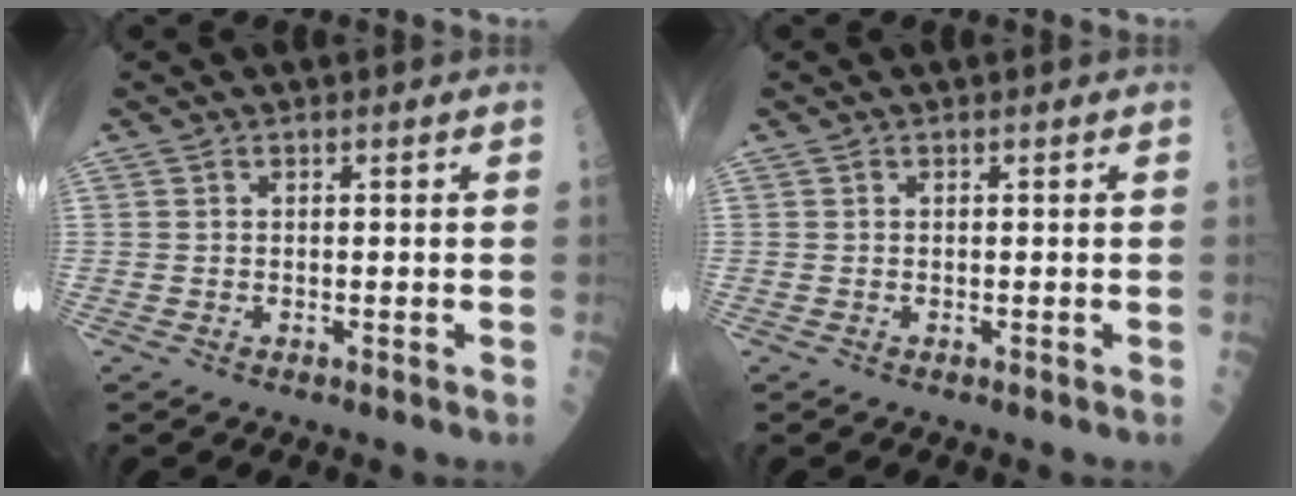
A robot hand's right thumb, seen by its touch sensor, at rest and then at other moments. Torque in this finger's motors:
{"motor_torque": [0.00, 0.00, -0.06, -0.04, 0.00]}